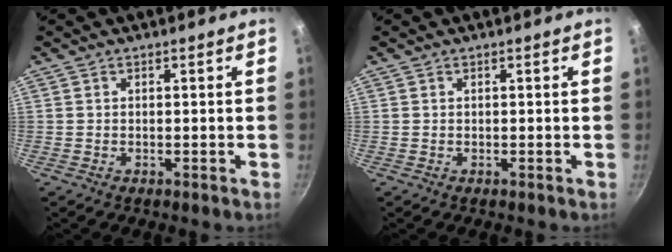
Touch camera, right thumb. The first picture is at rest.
{"total": 0.0}